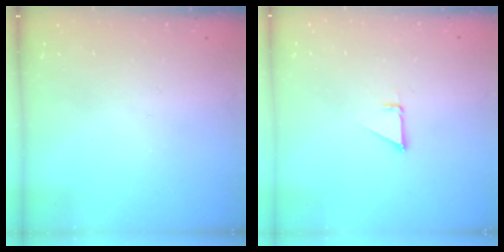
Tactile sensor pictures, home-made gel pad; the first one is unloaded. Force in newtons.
{"total": 1.5, "press": 1.5, "slide": 0.1}